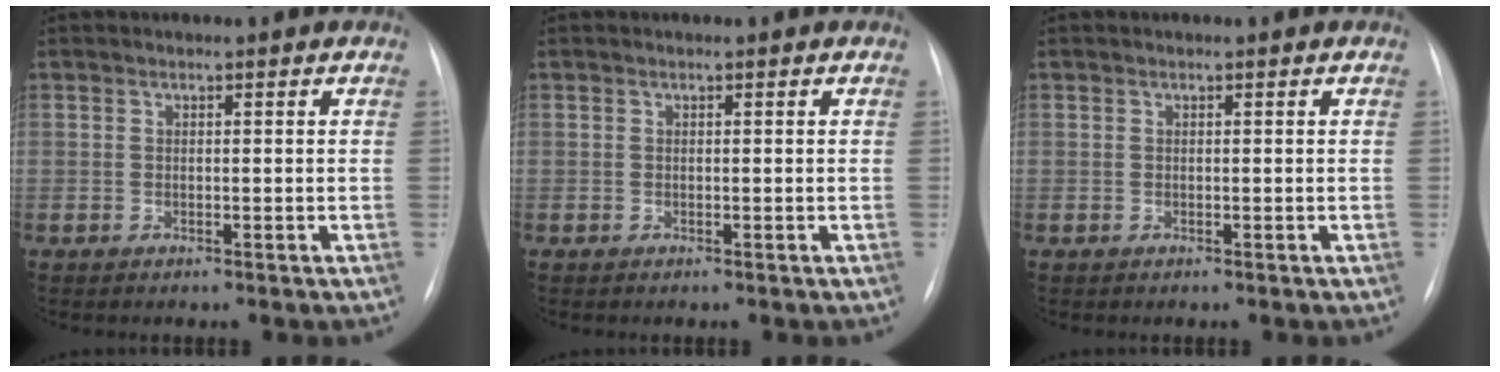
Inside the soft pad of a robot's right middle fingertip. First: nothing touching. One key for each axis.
{"total": 0.0}
{"total": 0.0}